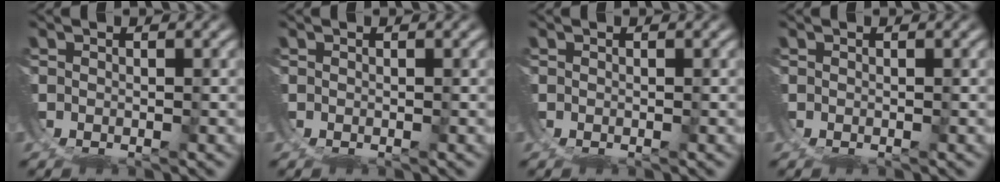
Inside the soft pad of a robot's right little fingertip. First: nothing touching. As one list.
[{"total": 0.0}, {"total": 0.0}, {"total": 0.0}]